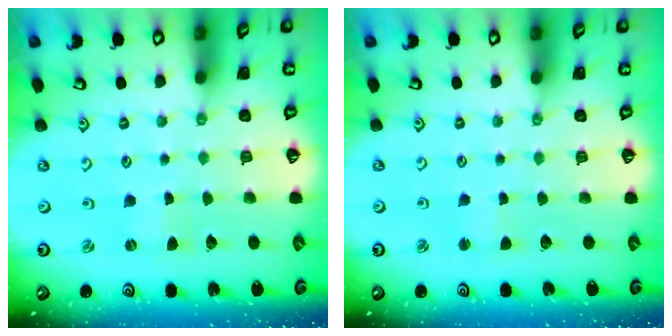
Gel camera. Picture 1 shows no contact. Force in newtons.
{"total": 1.8, "press": 1.8, "slide": 0.2}